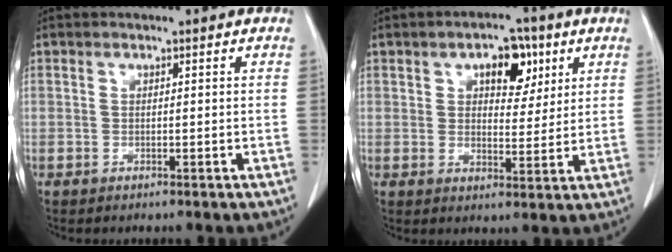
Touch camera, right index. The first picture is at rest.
{"total": 7.2, "force": [3.4, 3.7, 5.1], "torque": [-0.070, 0.013, 0.051]}